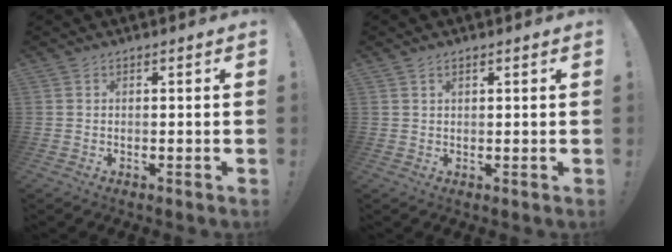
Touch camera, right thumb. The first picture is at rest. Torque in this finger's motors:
{"motor_torque": [-0.03, 0.08, 0.00, 0.01, 0.05]}